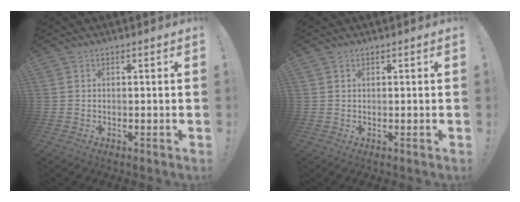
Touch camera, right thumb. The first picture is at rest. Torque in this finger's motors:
{"motor_torque": [0.01, -0.20, 0.14, -0.05, -0.06]}